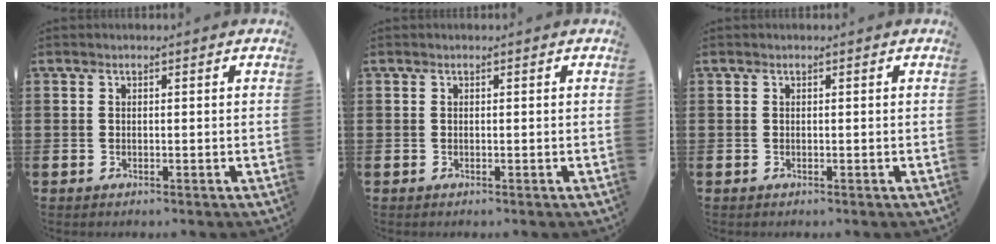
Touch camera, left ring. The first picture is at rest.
{"total": 0.0}
{"total": 0.0}